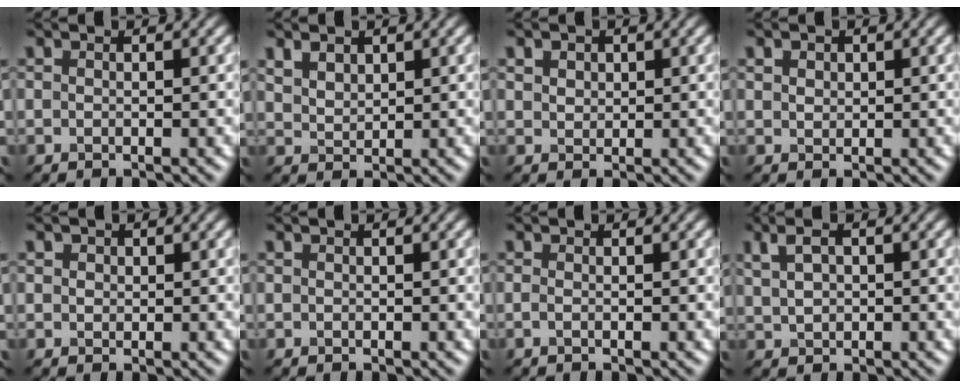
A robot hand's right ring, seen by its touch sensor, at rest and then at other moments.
{"total": 2.2, "force": [1.5, 1.3, 1.0], "torque": [-0.024, -0.002, 0.033]}
{"total": 2.4, "force": [1.4, 1.7, 1.0], "torque": [-0.027, 0.008, 0.024]}
{"total": 1.6, "force": [0.9, 1.1, 0.7], "torque": [-0.013, 0.006, 0.012]}
{"total": 1.4, "force": [0.8, 1.1, 0.6], "torque": [-0.008, 0.005, 0.003]}
{"total": 0.0}
{"total": 0.7, "force": [-0.2, 0.2, 0.6], "torque": [-0.013, -0.006, -0.006]}
{"total": 2.9, "force": [1.2, 1.6, 2.1], "torque": [-0.044, 0.003, 0.027]}